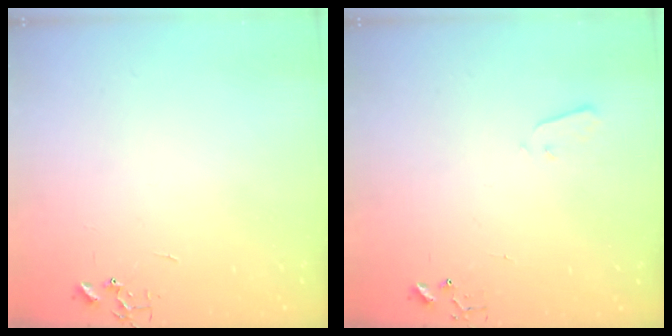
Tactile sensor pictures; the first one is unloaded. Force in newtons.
{"total": 1.9, "press": 1.9, "slide": 0.4}